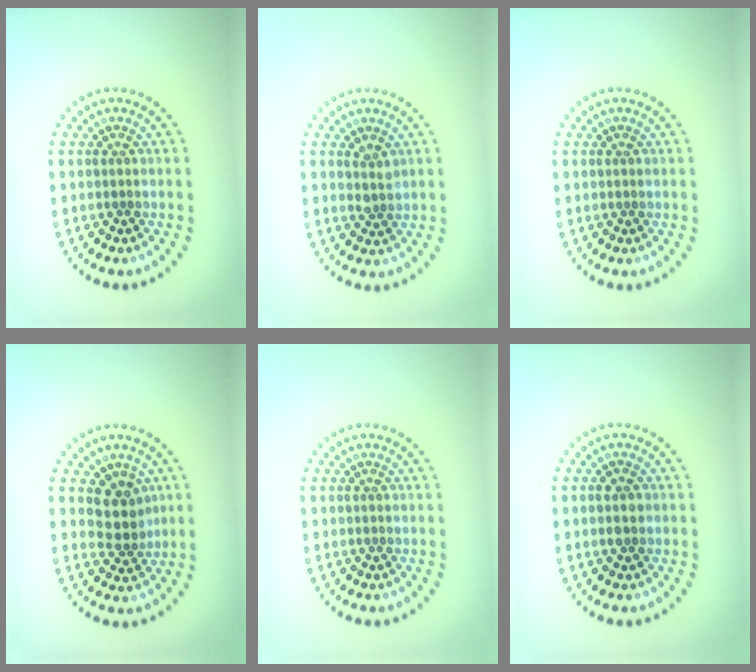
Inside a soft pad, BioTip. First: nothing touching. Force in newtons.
{"total": 1.3, "press": 1.2, "slide": 0.6}
{"total": 0.0}
{"total": 2.8, "press": 2.4, "slide": 1.5}
{"total": 0.0}
{"total": 1.4, "press": 1.4, "slide": 0.1}